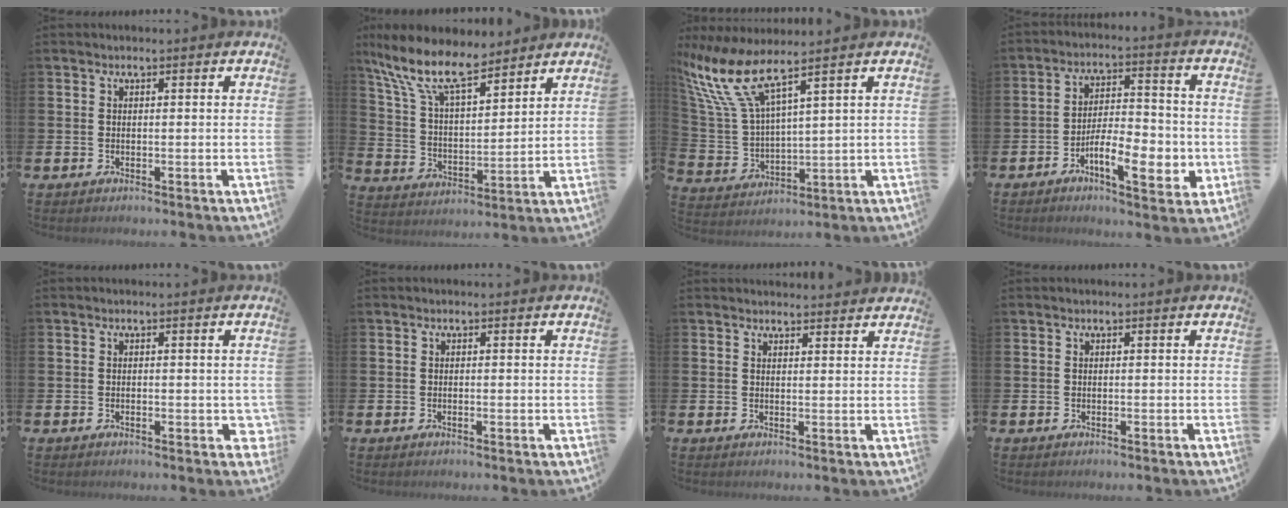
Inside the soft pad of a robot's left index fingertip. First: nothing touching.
{"total": 11.4, "force": [9.1, 3.5, 5.8], "torque": [-0.149, -0.040, 0.163]}
{"total": 9.7, "force": [7.5, 2.1, 5.7], "torque": [-0.144, -0.021, 0.133]}
{"total": 9.0, "force": [-3.6, 3.3, 7.5], "torque": [-0.104, 0.005, -0.060]}
{"total": 1.4, "force": [-0.4, 0.8, 1.1], "torque": [-0.009, -0.002, -0.011]}
{"total": 0.0}
{"total": 2.0, "force": [2.0, 0.1, -0.2], "torque": [0.014, -0.016, 0.035]}
{"total": 0.0}